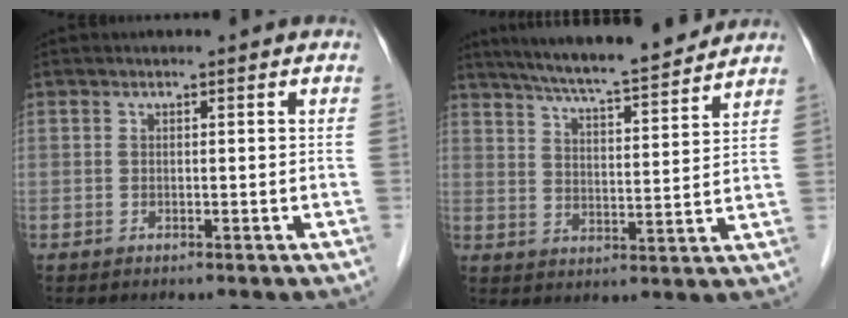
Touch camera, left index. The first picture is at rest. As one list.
[{"total": 14.8, "force": [13.3, 0.5, 6.4], "torque": [-0.106, 0.008, 0.198]}]